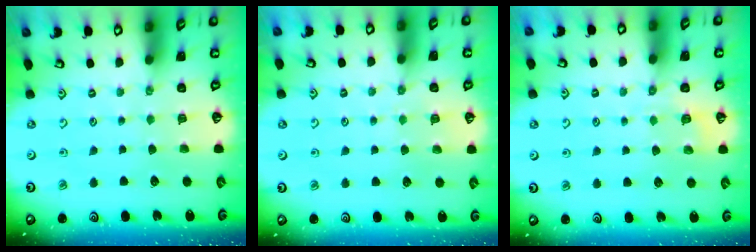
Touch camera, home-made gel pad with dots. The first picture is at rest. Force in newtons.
{"total": 5.0, "press": 5.0, "slide": 0.6}
{"total": 3.4, "press": 2.8, "slide": 1.9}